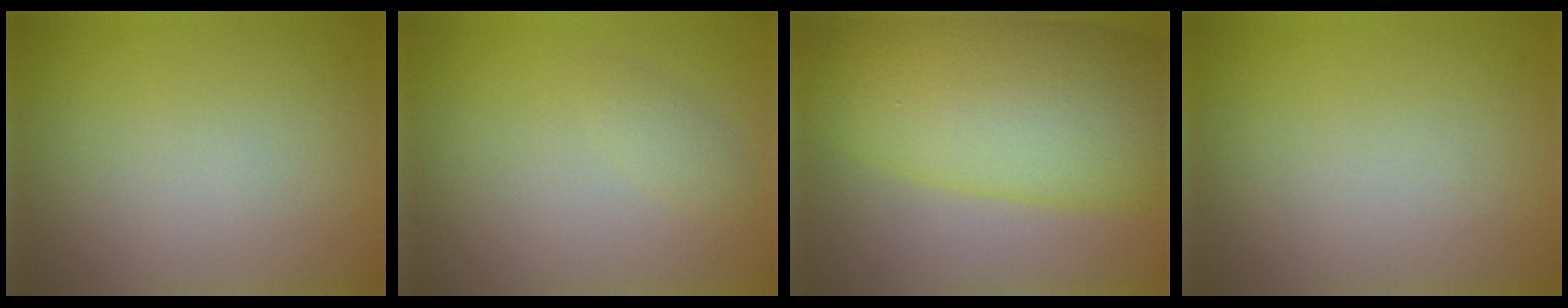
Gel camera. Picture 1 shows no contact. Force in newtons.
{"total": 0.9, "press": 0.9, "slide": 0.0}
{"total": 12.4, "press": 12.4, "slide": 0.0}
{"total": 0.0}